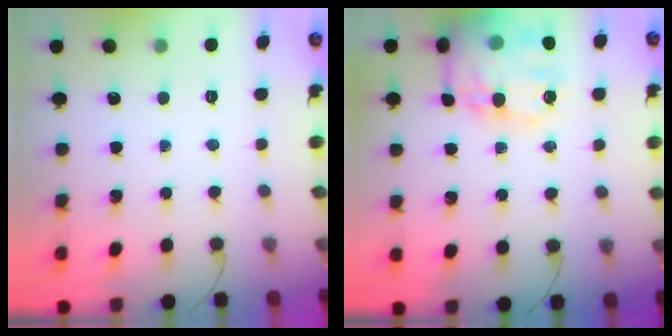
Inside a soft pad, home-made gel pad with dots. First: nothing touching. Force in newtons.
{"total": 20.0, "press": 19.7, "slide": 3.4}